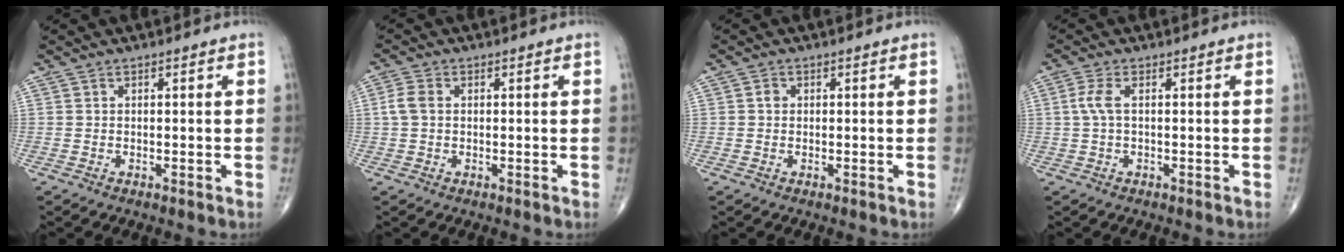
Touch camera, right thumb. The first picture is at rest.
{"total": 3.2, "force": [0.3, 2.2, 2.3], "torque": [-0.056, 0.008, 0.002]}
{"total": 1.1, "force": [0.1, 0.9, 0.5], "torque": [-0.004, 0.002, 0.000]}
{"total": 2.9, "force": [0.3, 1.0, 2.7], "torque": [-0.077, 0.007, 0.004]}